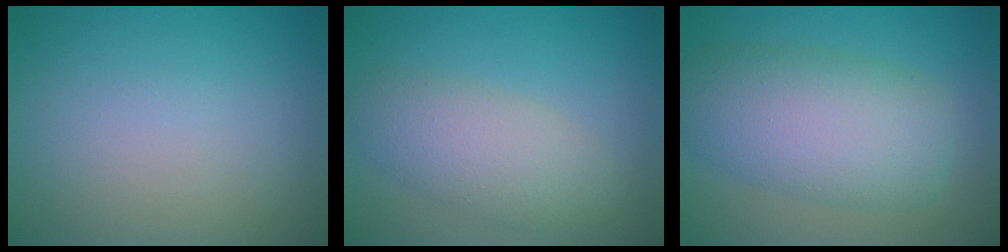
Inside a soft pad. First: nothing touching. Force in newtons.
{"total": 4.6, "press": 4.6, "slide": 0.4}
{"total": 7.8, "press": 7.8, "slide": 0.2}